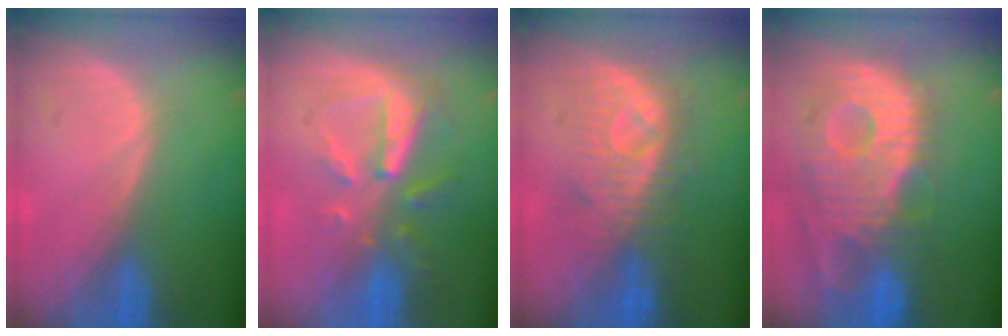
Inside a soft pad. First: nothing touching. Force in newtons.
{"total": 8.2, "press": 7.4, "slide": 3.5}
{"total": 8.2, "press": 8.2, "slide": 0.2}
{"total": 13.2, "press": 11.5, "slide": 6.5}